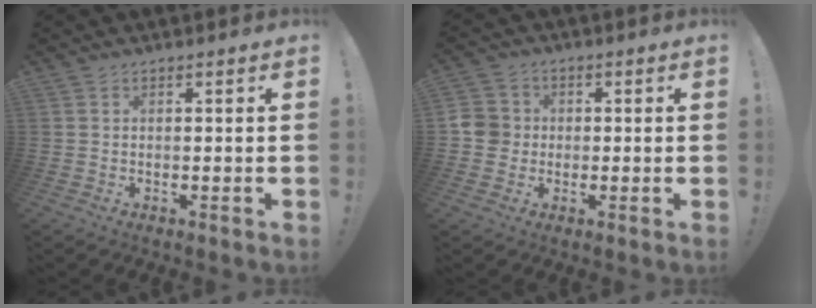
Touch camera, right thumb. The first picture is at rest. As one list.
[{"total": 6.4, "force": [-0.4, 6.2, 1.7], "torque": [-0.029, 0.009, -0.008]}]